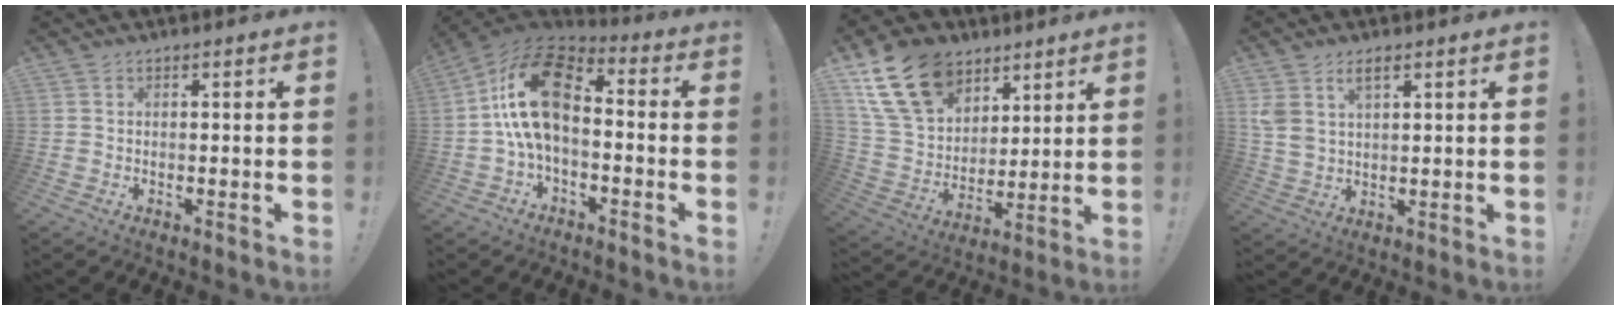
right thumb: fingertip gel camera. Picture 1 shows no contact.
{"total": 17.8, "force": [1.6, 10.4, 14.4], "torque": [-0.270, 0.013, 0.035]}
{"total": 19.5, "force": [10.3, 13.8, 9.1], "torque": [-0.156, -0.043, 0.207]}
{"total": 6.3, "force": [3.6, 3.5, 3.8], "torque": [-0.078, -0.011, 0.066]}